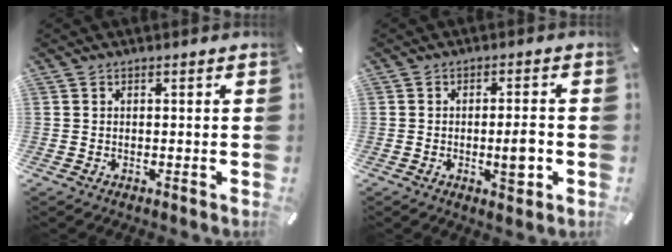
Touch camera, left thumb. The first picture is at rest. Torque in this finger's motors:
{"motor_torque": [1.11, 1.18, 0.54, -0.02, 0.21]}